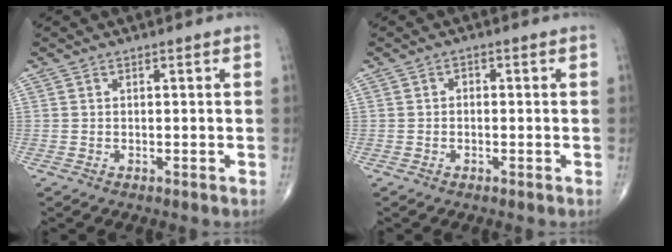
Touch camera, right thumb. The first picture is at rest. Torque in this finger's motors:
{"motor_torque": [-0.33, 0.15, -0.13, -0.13, 0.05]}